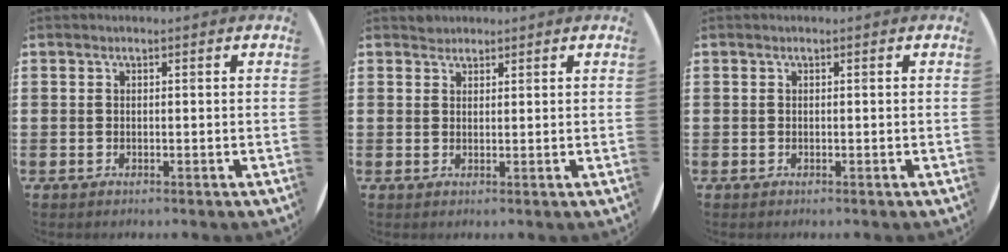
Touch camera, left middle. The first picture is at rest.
{"total": 1.2, "force": [1.2, 0.4, -0.2], "torque": [0.000, 0.001, 0.024]}
{"total": 0.0}